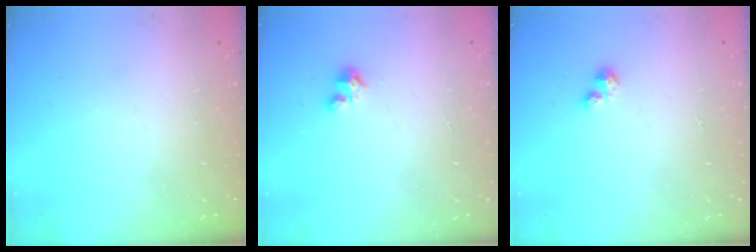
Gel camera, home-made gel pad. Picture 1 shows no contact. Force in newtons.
{"total": 2.4, "press": 2.4, "slide": 0.2}
{"total": 2.2, "press": 2.2, "slide": 0.4}